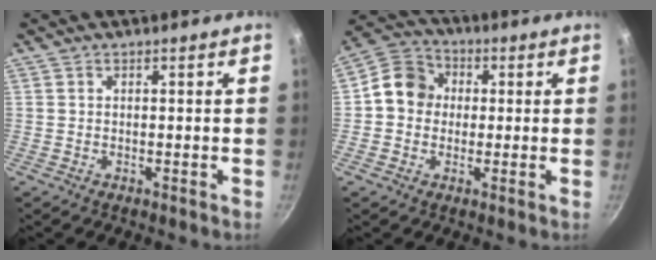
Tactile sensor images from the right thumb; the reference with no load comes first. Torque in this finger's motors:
{"motor_torque": [-0.20, 0.27, 0.65, -0.47, 0.18]}